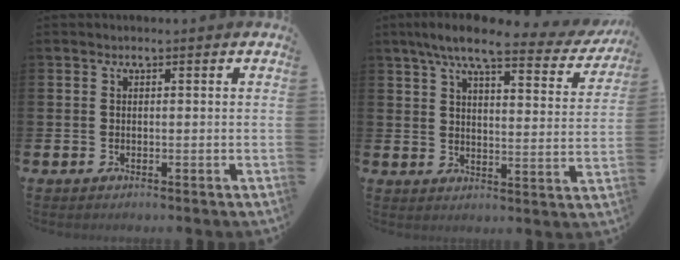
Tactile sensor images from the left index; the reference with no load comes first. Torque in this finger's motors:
{"motor_torque": [1.07, -1.07, 0.50, 0.21]}